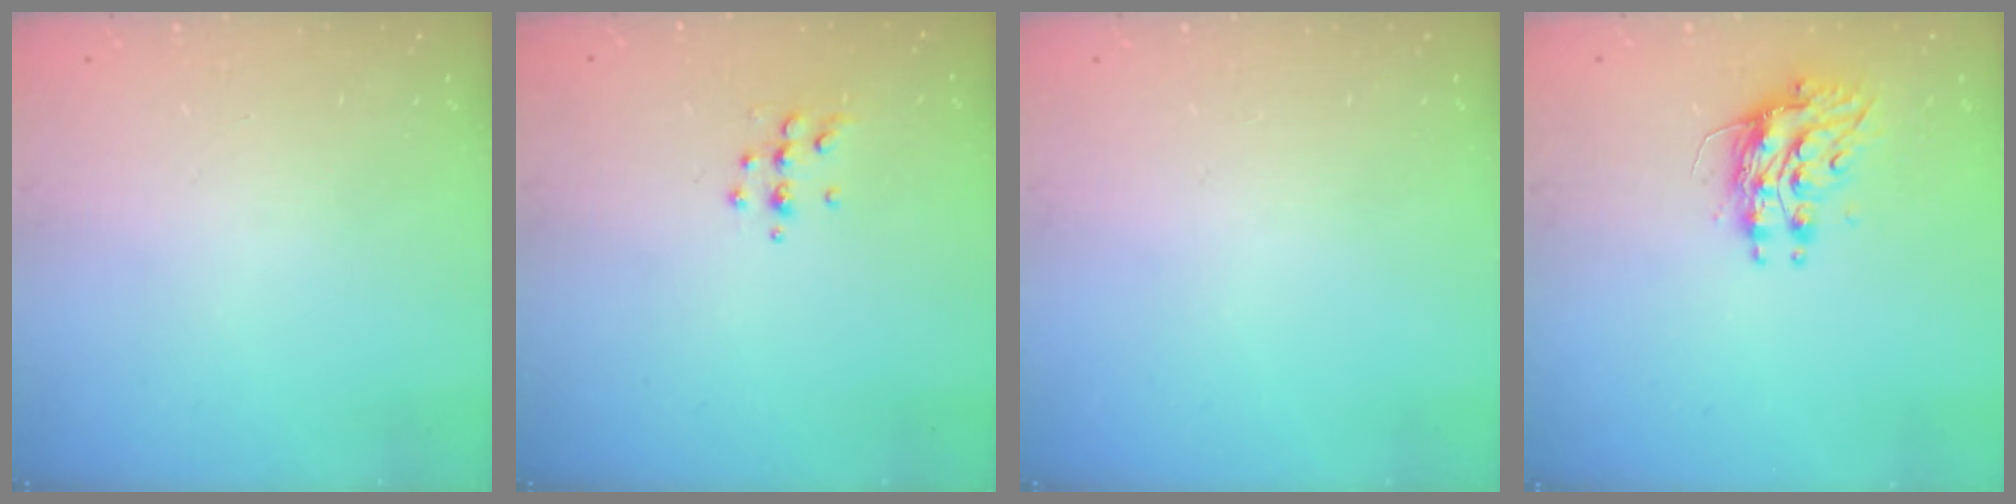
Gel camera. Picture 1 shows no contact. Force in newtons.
{"total": 4.8, "press": 4.7, "slide": 0.5}
{"total": 0.0}
{"total": 10.2, "press": 10.2, "slide": 0.7}